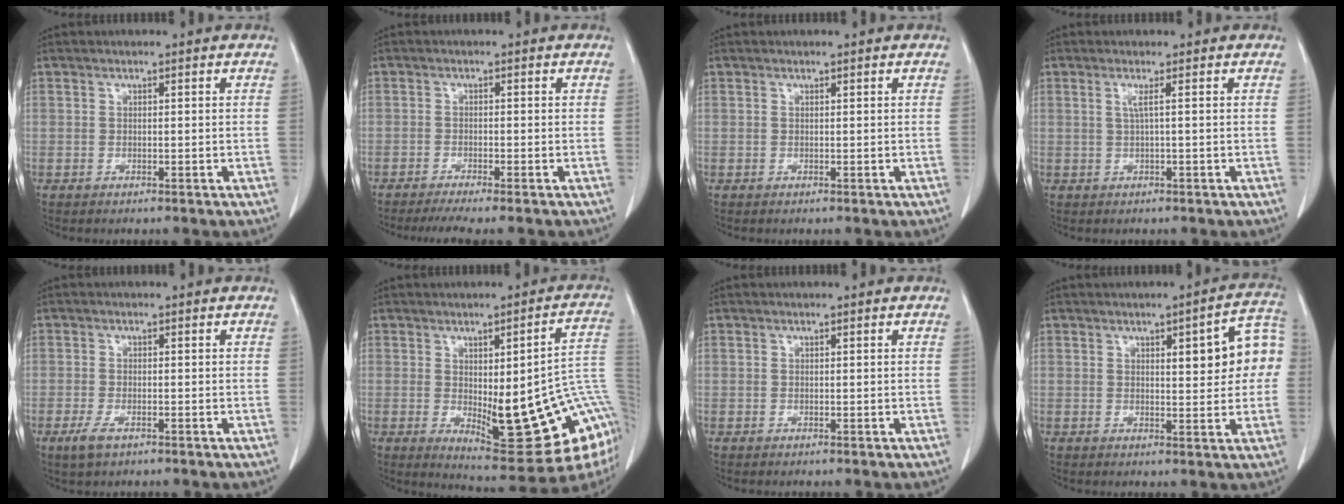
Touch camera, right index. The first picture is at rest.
{"total": 4.5, "force": [-3.8, -0.5, 2.3], "torque": [-0.030, -0.008, -0.059]}
{"total": 0.0}
{"total": 1.4, "force": [0.3, -0.5, 1.3], "torque": [-0.031, 0.002, 0.006]}
{"total": 2.7, "force": [-1.4, 1.0, 2.0], "torque": [-0.046, -0.003, -0.024]}
{"total": 20.7, "force": [-2.3, 4.0, 20.2], "torque": [-0.194, 0.001, -0.012]}
{"total": 0.0}
{"total": 9.3, "force": [1.6, 2.3, 8.9], "torque": [-0.107, 0.024, 0.018]}